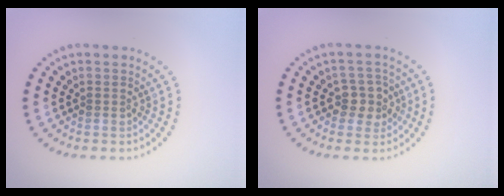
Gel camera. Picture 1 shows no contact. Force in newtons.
{"total": 2.6, "press": 2.5, "slide": 0.9}